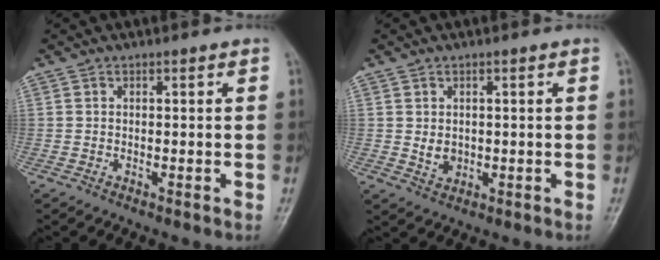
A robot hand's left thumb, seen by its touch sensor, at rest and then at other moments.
{"total": 2.9, "force": [0.1, 2.2, 1.8], "torque": [-0.022, -0.004, 0.010]}